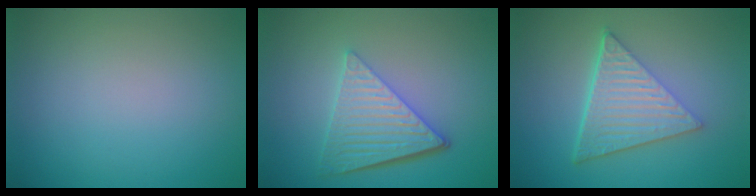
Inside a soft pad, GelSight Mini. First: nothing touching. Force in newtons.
{"total": 5.8, "press": 4.3, "slide": 4.0}
{"total": 6.9, "press": 4.6, "slide": 5.1}